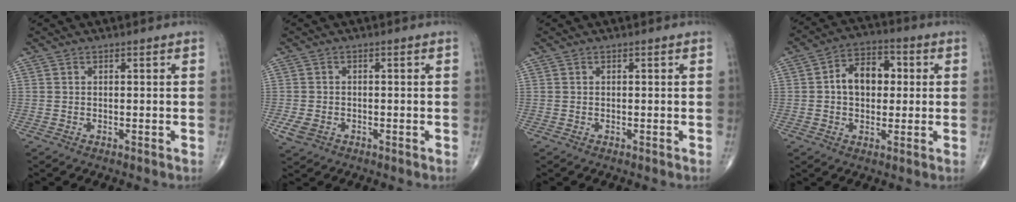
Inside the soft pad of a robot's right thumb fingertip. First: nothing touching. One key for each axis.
{"total": 3.4, "fx": -1.3, "fy": 2.5, "fz": 1.9, "tx": -0.040, "ty": 0.000, "tz": -0.019}
{"total": 0.0}
{"total": 9.7, "fx": 1.0, "fy": 6.7, "fz": 7.0, "tx": -0.085, "ty": 0.022, "tz": 0.009}